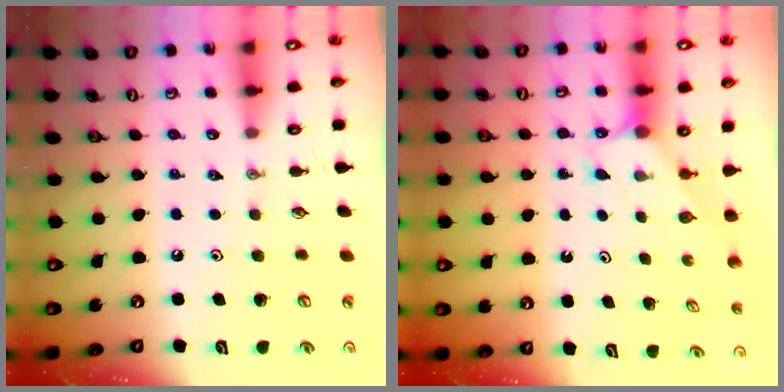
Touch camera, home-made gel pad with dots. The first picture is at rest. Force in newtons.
{"total": 2.3, "press": 2.3, "slide": 0.2}